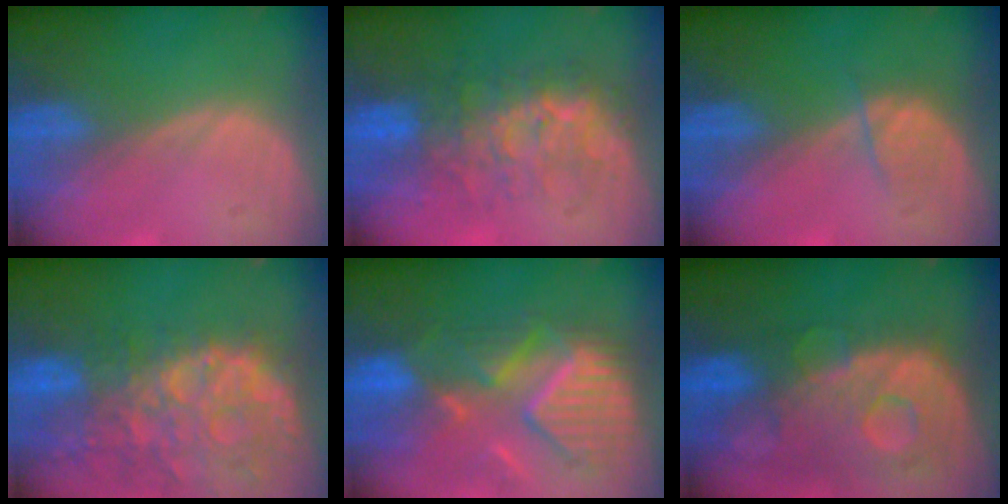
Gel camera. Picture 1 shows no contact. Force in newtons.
{"total": 8.0, "press": 7.8, "slide": 1.5}
{"total": 1.9, "press": 1.9, "slide": 0.4}
{"total": 13.7, "press": 11.0, "slide": 8.1}
{"total": 11.1, "press": 10.0, "slide": 4.9}
{"total": 12.1, "press": 10.1, "slide": 6.7}